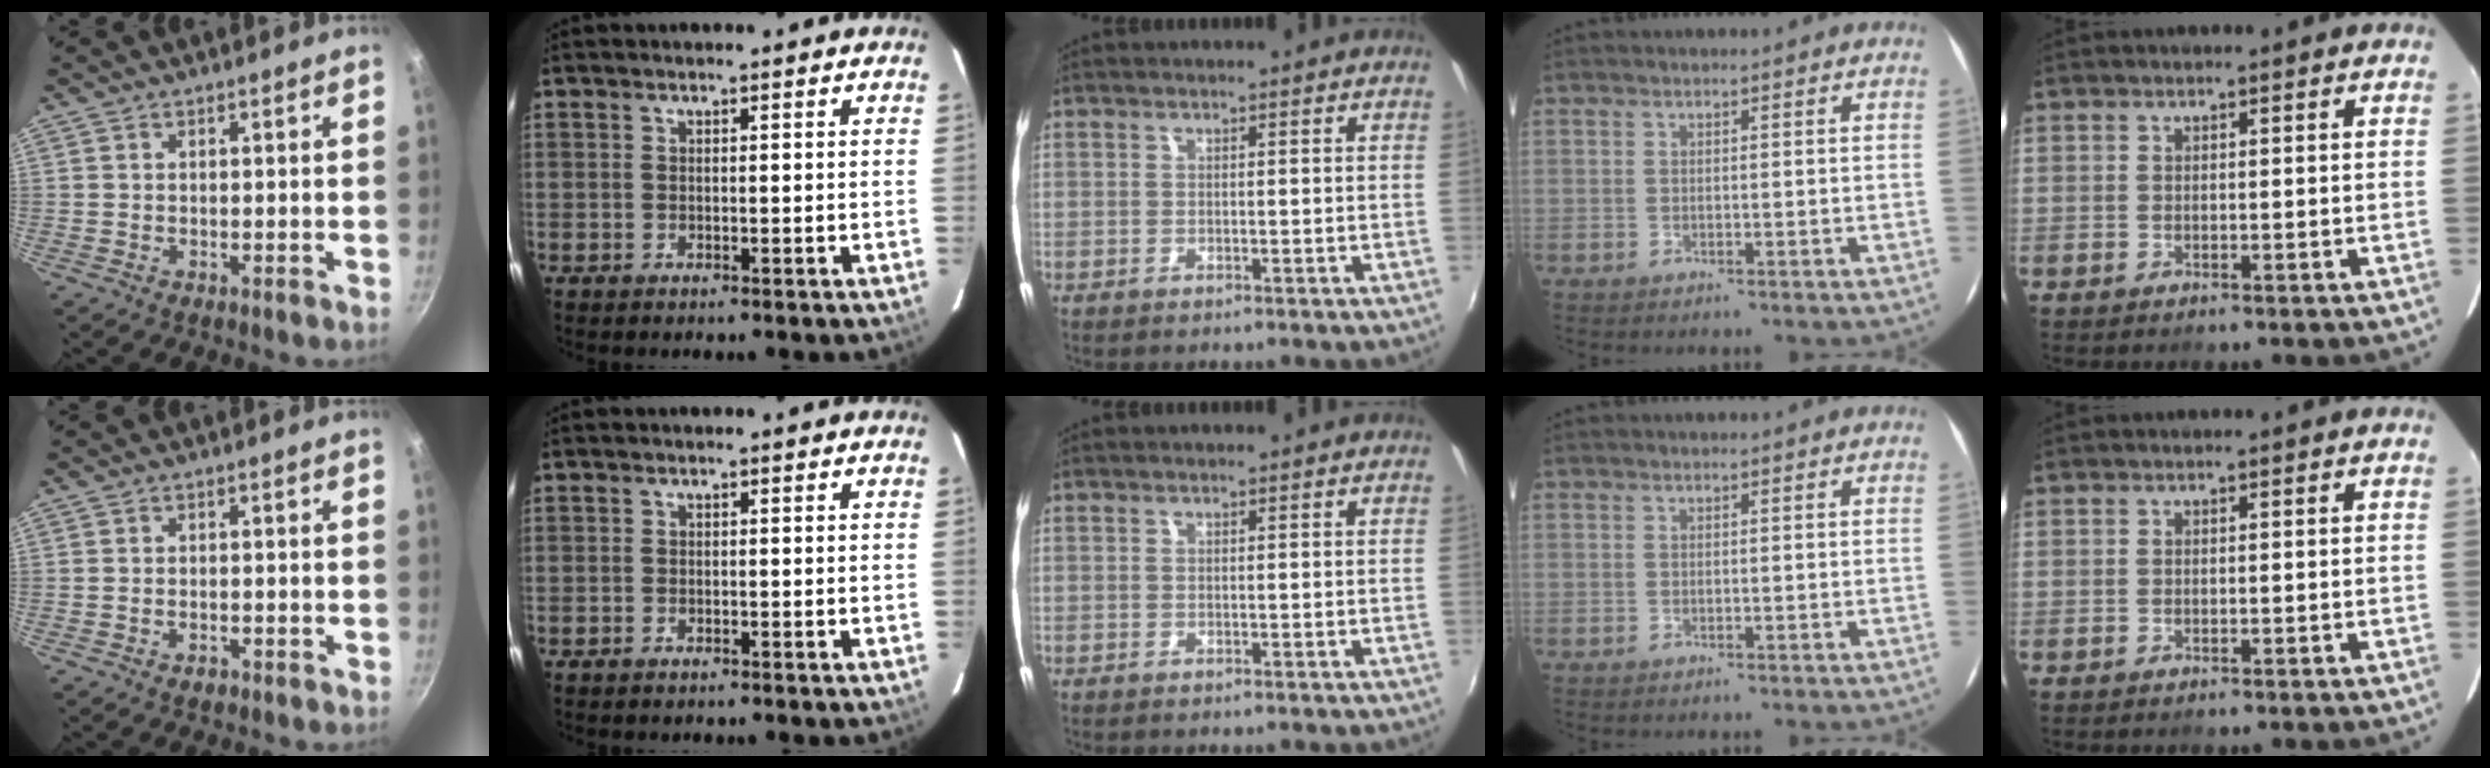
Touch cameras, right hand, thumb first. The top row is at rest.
{"thumb": {"total": 1.5, "force": [-0.9, 0.8, 0.8], "torque": [-0.015, 0.008, -0.011]}, "index": {"total": 0.6, "force": [-0.5, 0.3, 0.1], "torque": [-0.004, 0.002, -0.010]}}